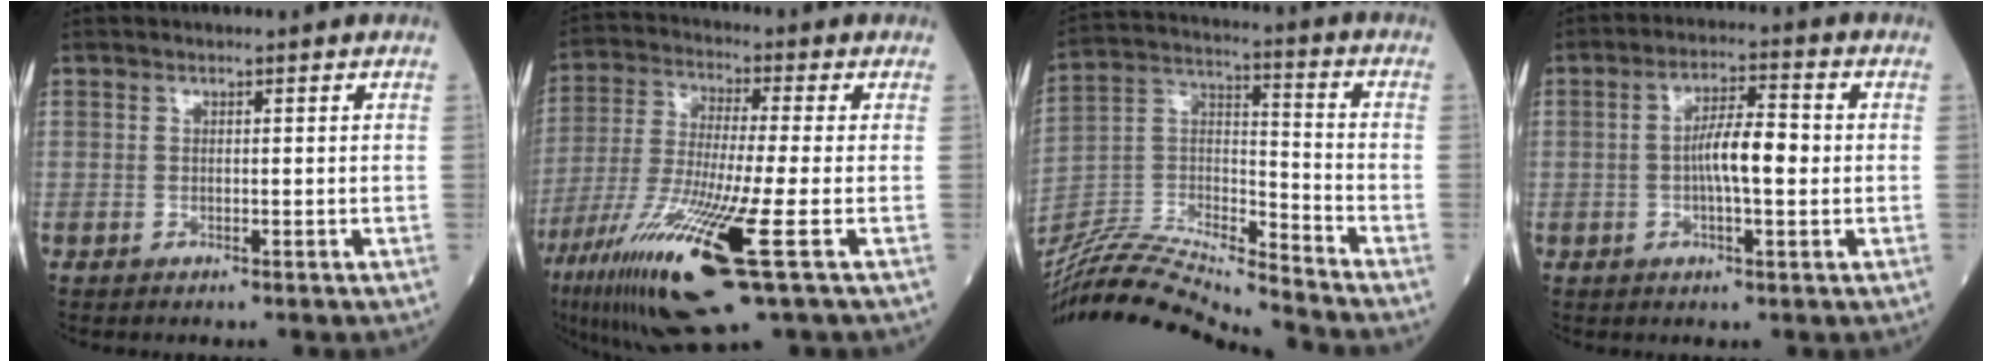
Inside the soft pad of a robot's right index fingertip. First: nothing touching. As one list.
[{"total": 18.8, "force": [-8.1, 1.2, 16.9], "torque": [-0.347, -0.051, -0.148]}, {"total": 18.7, "force": [-18.0, -1.0, 5.2], "torque": [-0.098, 0.019, -0.326]}, {"total": 6.7, "force": [-0.2, 1.4, 6.6], "torque": [-0.121, 0.012, -0.007]}]